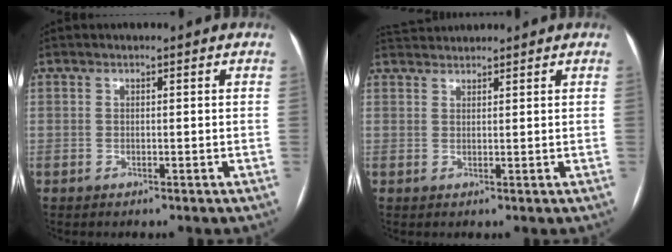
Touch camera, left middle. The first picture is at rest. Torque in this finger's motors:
{"motor_torque": [0.23, -0.41, -0.06, -0.01]}